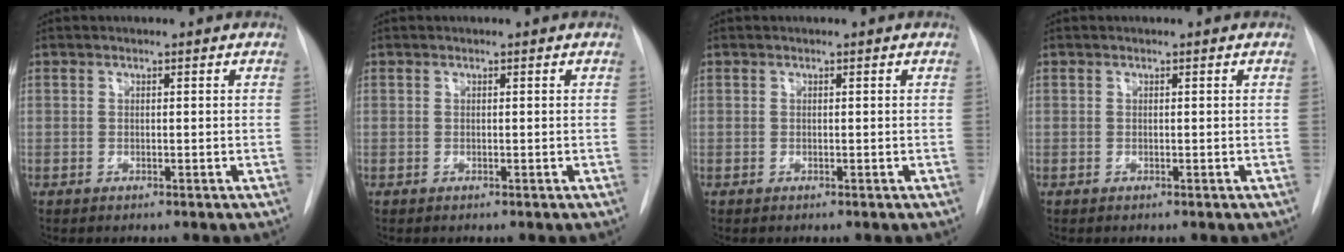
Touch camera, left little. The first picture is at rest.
{"total": 0.0}
{"total": 0.0}
{"total": 0.0}